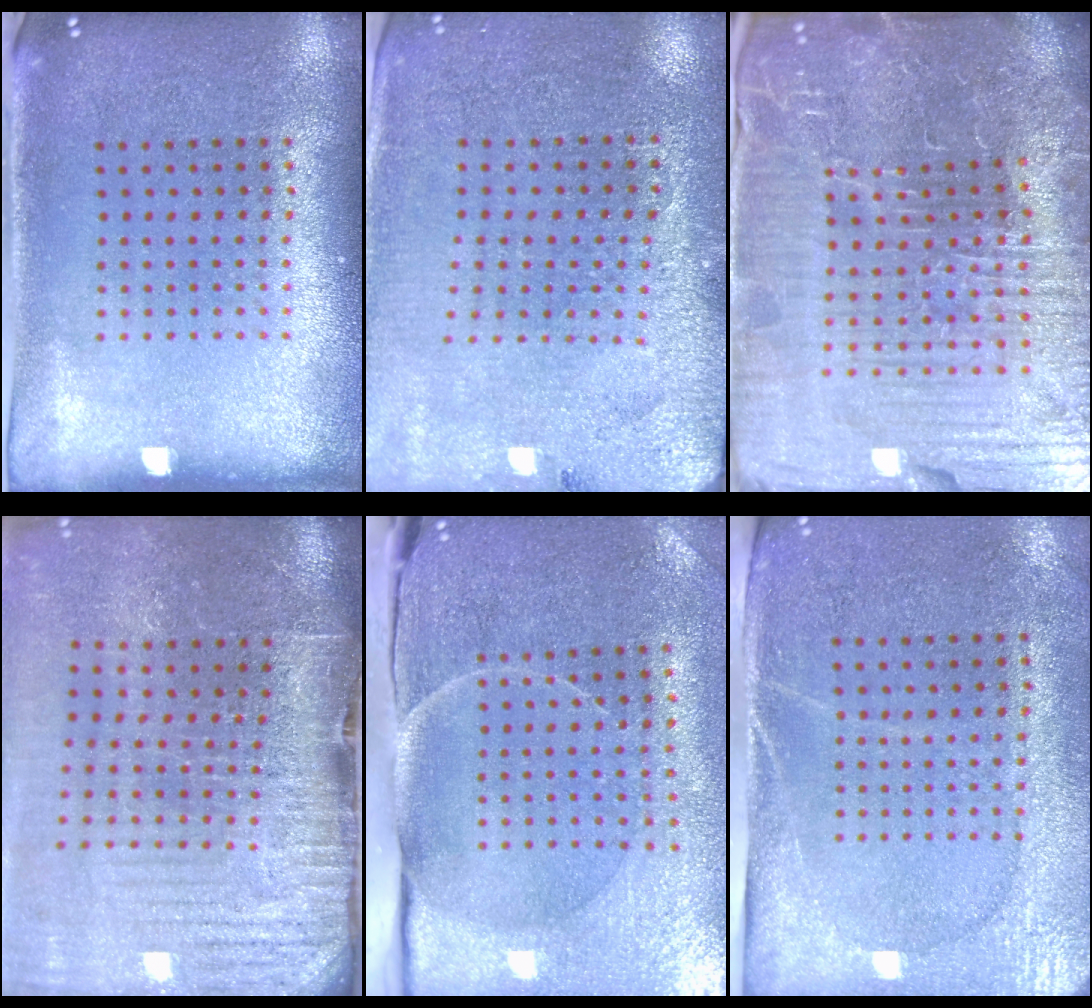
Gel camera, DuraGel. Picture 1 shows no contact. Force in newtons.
{"total": 2.7, "press": 2.7, "slide": 0.3}
{"total": 7.1, "press": 6.5, "slide": 3.0}
{"total": 4.3, "press": 3.7, "slide": 2.2}
{"total": 3.8, "press": 3.6, "slide": 1.3}
{"total": 2.9, "press": 2.5, "slide": 1.4}